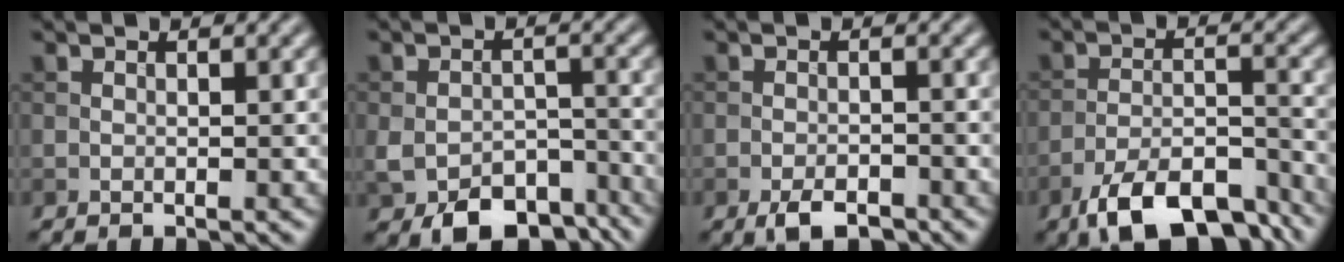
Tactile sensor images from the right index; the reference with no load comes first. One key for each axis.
{"total": 6.9, "fx": -4.4, "fy": 3.8, "fz": 3.7, "tx": -0.061, "ty": -0.016, "tz": -0.068}
{"total": 2.9, "fx": -2.0, "fy": 1.1, "fz": 1.8, "tx": -0.032, "ty": -0.002, "tz": -0.037}
{"total": 10.2, "fx": -7.4, "fy": 3.7, "fz": 5.9, "tx": -0.096, "ty": -0.007, "tz": -0.128}